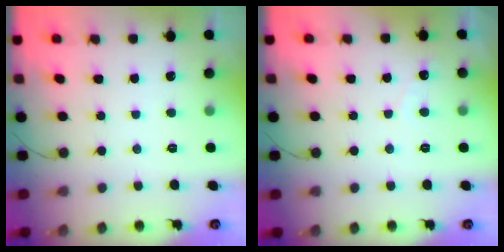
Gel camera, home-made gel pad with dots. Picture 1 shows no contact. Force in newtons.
{"total": 2.2, "press": 2.2, "slide": 0.0}